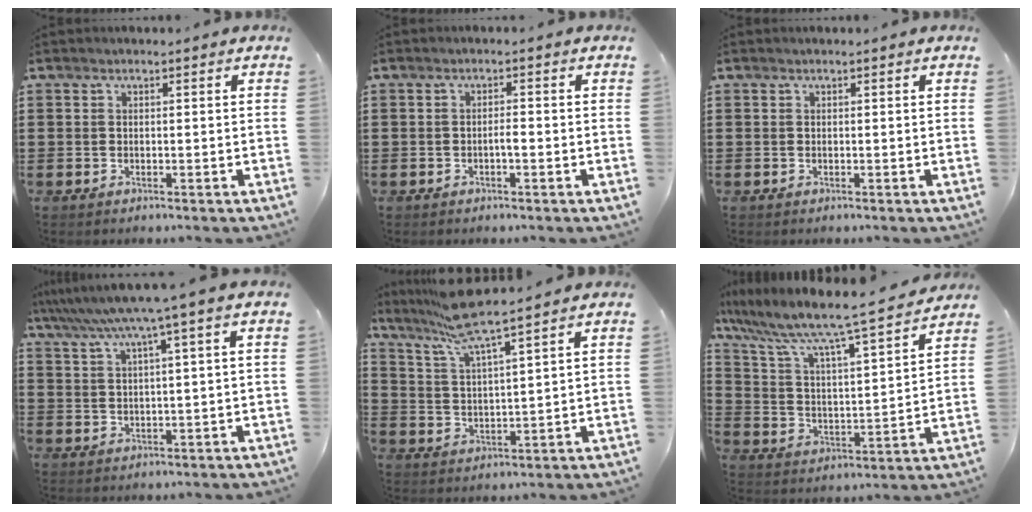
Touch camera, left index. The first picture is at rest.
{"total": 1.5, "force": [-0.6, 0.2, 1.4], "torque": [-0.026, -0.001, -0.011]}
{"total": 0.0}
{"total": 5.6, "force": [3.4, -0.8, 4.4], "torque": [-0.097, -0.020, 0.053]}
{"total": 7.7, "force": [6.4, -0.4, 4.2], "torque": [-0.104, -0.026, 0.112]}
{"total": 8.6, "force": [7.5, 0.1, 4.1], "torque": [-0.115, -0.061, 0.118]}